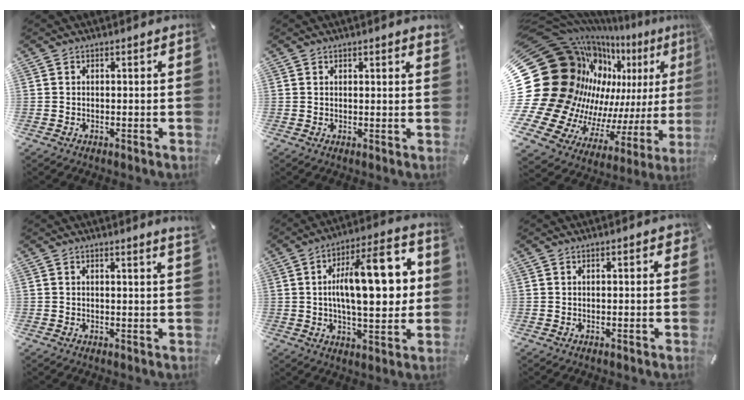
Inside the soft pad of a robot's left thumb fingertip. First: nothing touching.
{"total": 1.0, "force": [0.9, 0.1, 0.5], "torque": [-0.011, -0.001, 0.016]}
{"total": 29.8, "force": [6.4, 22.5, 18.5], "torque": [-0.278, -0.122, 0.199]}
{"total": 1.6, "force": [1.4, -0.4, 0.7], "torque": [-0.011, -0.004, 0.025]}
{"total": 20.4, "force": [3.2, 8.3, 18.4], "torque": [-0.287, -0.002, 0.043]}
{"total": 1.6, "force": [0.7, 0.6, 1.3], "torque": [-0.018, 0.000, 0.009]}